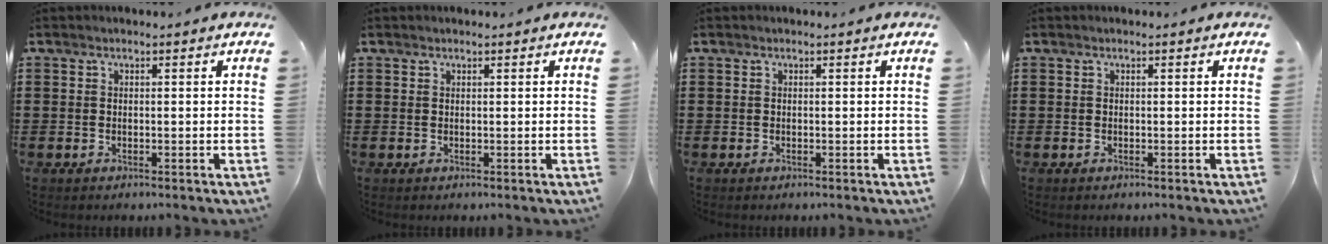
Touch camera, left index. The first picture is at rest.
{"total": 0.0}
{"total": 0.0}
{"total": 0.0}